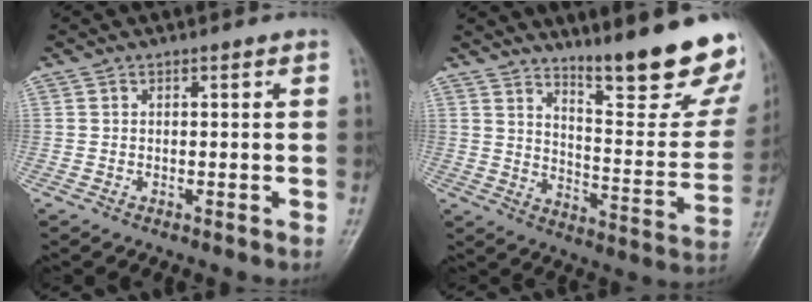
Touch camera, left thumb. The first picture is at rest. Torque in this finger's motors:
{"motor_torque": [0.70, 0.33, 1.04, -1.73, 0.08]}